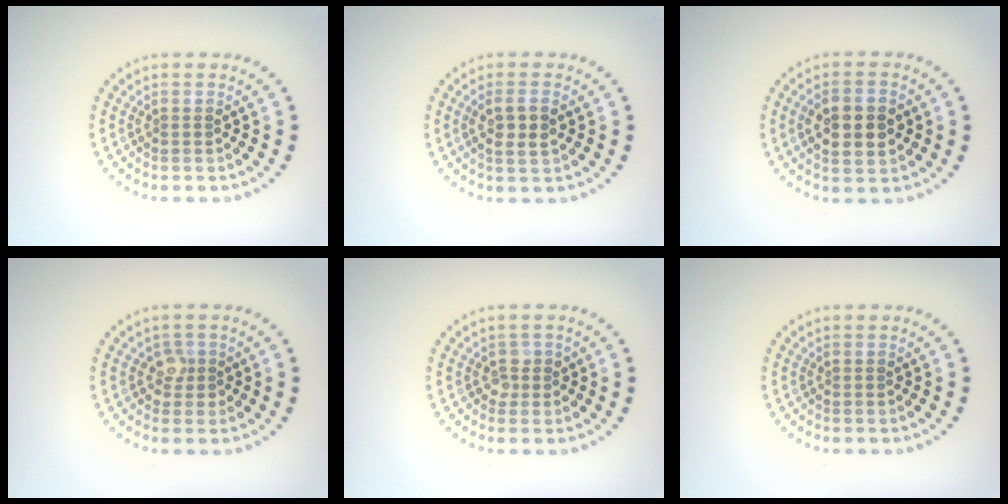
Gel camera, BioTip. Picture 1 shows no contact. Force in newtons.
{"total": 2.5, "press": 2.4, "slide": 0.5}
{"total": 4.5, "press": 4.5, "slide": 0.1}
{"total": 1.6, "press": 1.3, "slide": 0.8}
{"total": 1.2, "press": 1.0, "slide": 0.6}
{"total": 0.0}